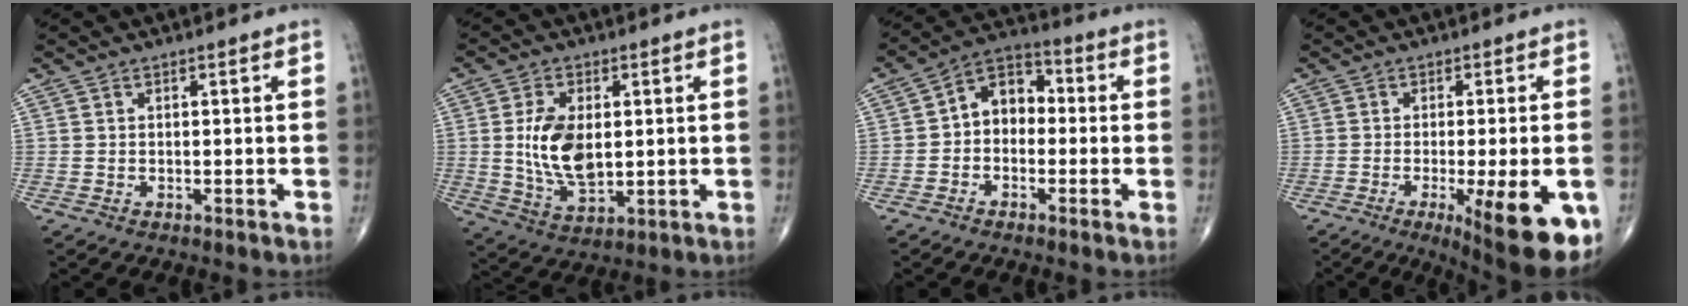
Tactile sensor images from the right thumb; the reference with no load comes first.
{"total": 11.0, "force": [0.9, 6.1, 9.1], "torque": [-0.166, -0.014, 0.027]}
{"total": 7.9, "force": [-0.6, 5.9, 5.3], "torque": [-0.054, 0.031, -0.030]}
{"total": 16.4, "force": [-6.5, 4.2, 14.4], "torque": [-0.146, -0.008, -0.078]}